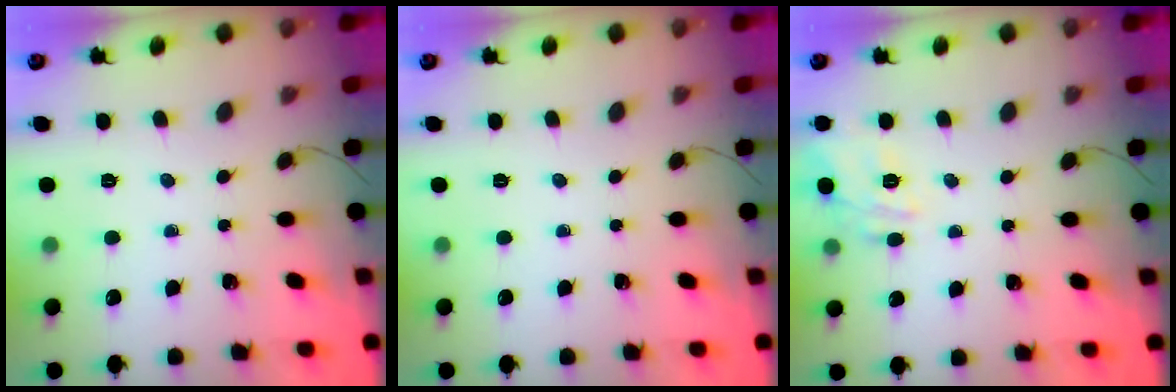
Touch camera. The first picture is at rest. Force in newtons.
{"total": 0.0}
{"total": 13.2, "press": 13.2, "slide": 0.5}